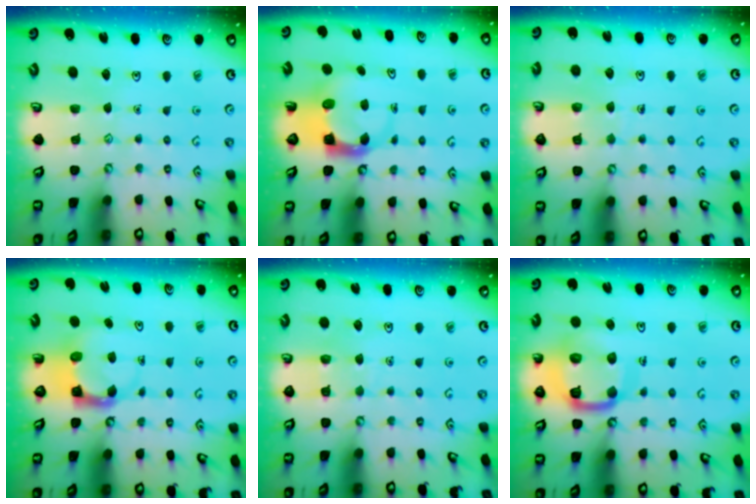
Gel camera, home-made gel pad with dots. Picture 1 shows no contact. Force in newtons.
{"total": 3.6, "press": 3.5, "slide": 0.5}
{"total": 5.2, "press": 5.2, "slide": 0.4}
{"total": 4.0, "press": 3.9, "slide": 0.4}
{"total": 4.9, "press": 4.9, "slide": 0.4}
{"total": 16.4, "press": 16.3, "slide": 1.8}